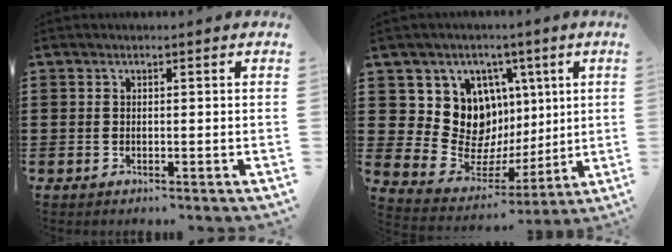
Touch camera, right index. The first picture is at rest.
{"total": 12.4, "force": [3.2, 11.1, 4.6], "torque": [-0.106, -0.030, 0.071]}